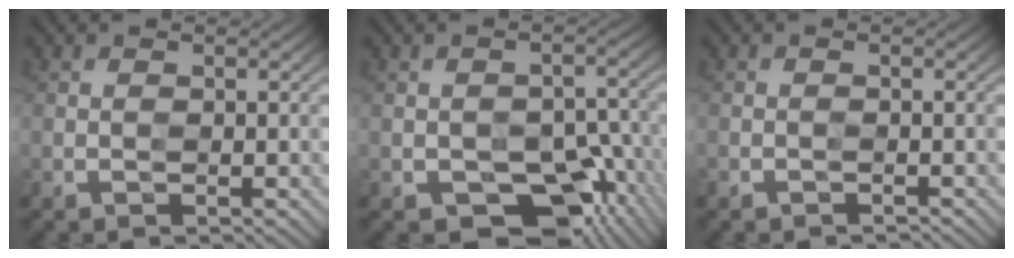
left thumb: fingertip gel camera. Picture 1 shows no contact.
{"total": 8.6, "force": [-5.4, 5.3, 4.2], "torque": [-0.052, -0.001, -0.080]}
{"total": 0.9, "force": [-0.8, -0.1, -0.5], "torque": [0.008, 0.000, -0.015]}